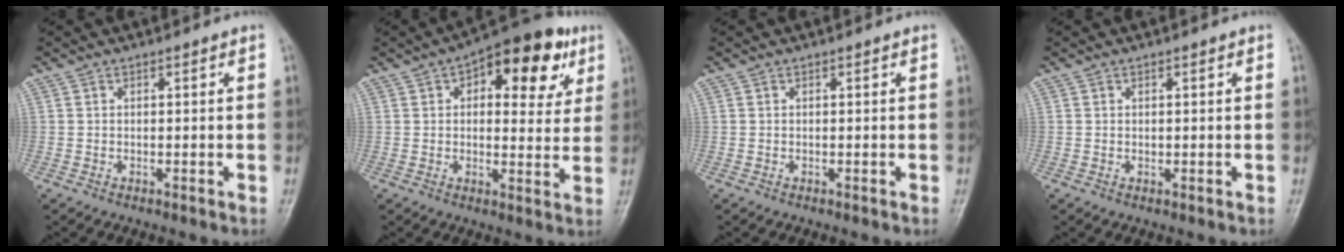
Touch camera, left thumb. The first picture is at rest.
{"total": 15.6, "force": [6.6, 8.0, 11.7], "torque": [-0.106, 0.001, 0.081]}
{"total": 0.0}
{"total": 0.5, "force": [0.1, 0.3, 0.4], "torque": [-0.006, -0.001, 0.003]}